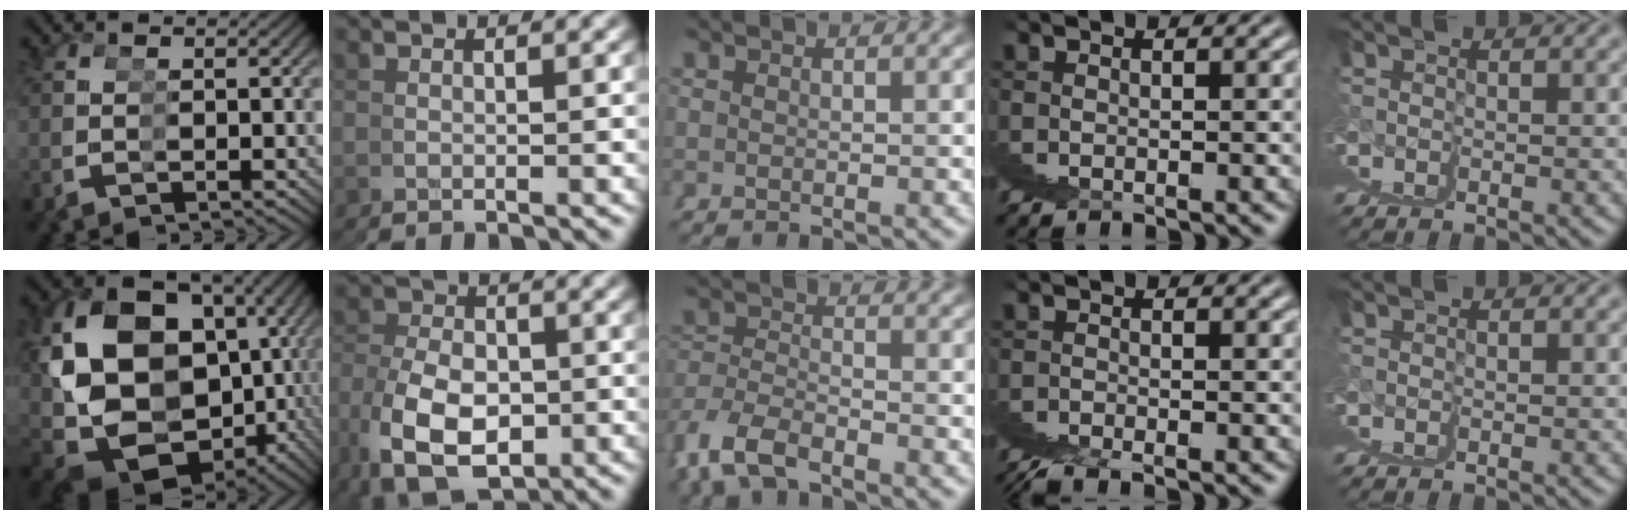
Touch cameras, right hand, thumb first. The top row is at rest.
{"thumb": {"total": 21.0, "force": [-0.1, 15.8, 13.8], "torque": [-0.267, -0.032, 0.017]}, "index": {"total": 6.8, "force": [-2.5, 5.2, 3.6], "torque": [-0.077, -0.030, -0.024]}, "middle": {"total": 4.7, "force": [-3.2, 2.7, 2.1], "torque": [-0.068, -0.026, -0.048]}, "ring": {"total": 2.0, "force": [-0.5, -1.8, -0.6], "torque": [0.016, 0.010, -0.009]}}